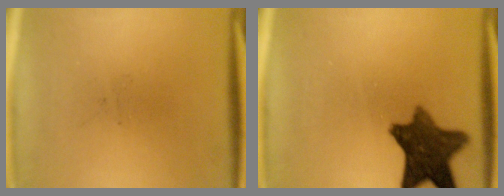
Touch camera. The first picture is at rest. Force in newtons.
{"total": 10.8}